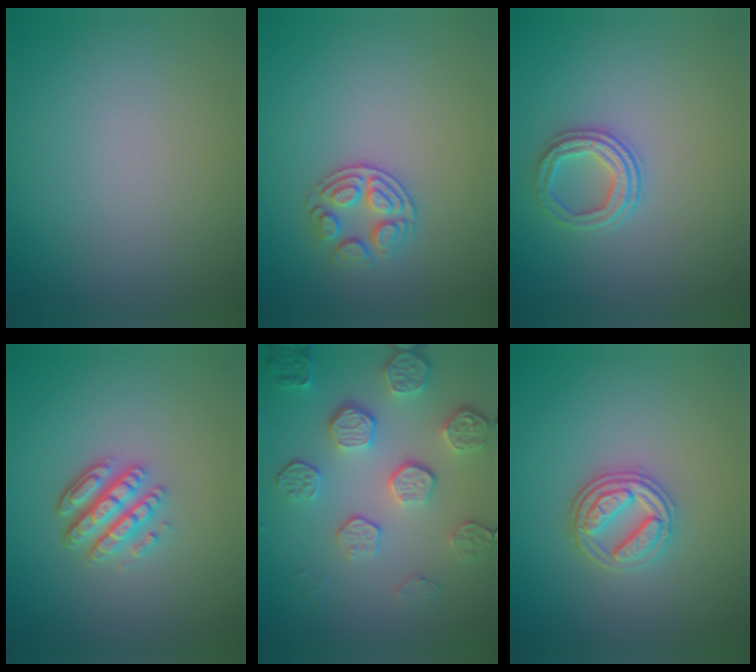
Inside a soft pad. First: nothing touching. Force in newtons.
{"total": 2.6, "press": 2.5, "slide": 0.8}
{"total": 2.7, "press": 2.4, "slide": 1.2}
{"total": 4.3, "press": 3.3, "slide": 2.7}
{"total": 5.4, "press": 4.1, "slide": 3.6}
{"total": 3.6, "press": 3.1, "slide": 1.7}